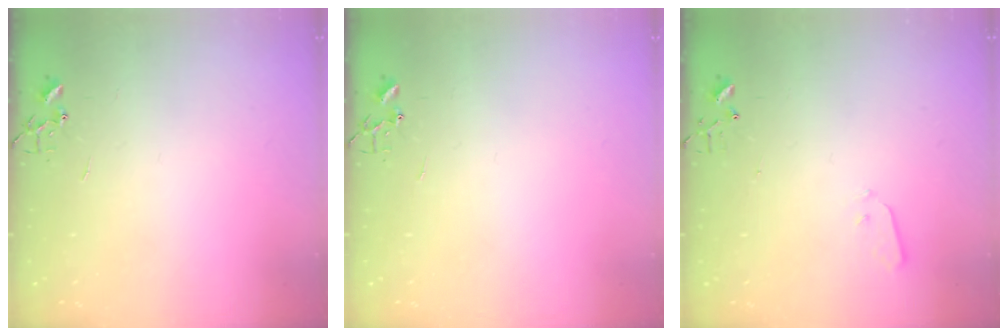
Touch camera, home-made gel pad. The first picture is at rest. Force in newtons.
{"total": 0.0}
{"total": 2.9, "press": 2.8, "slide": 0.8}